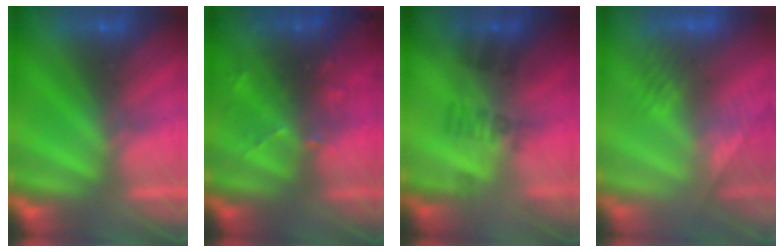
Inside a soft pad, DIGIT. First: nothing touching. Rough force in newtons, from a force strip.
{"total": 8.4}
{"total": 2.3}
{"total": 2.7}